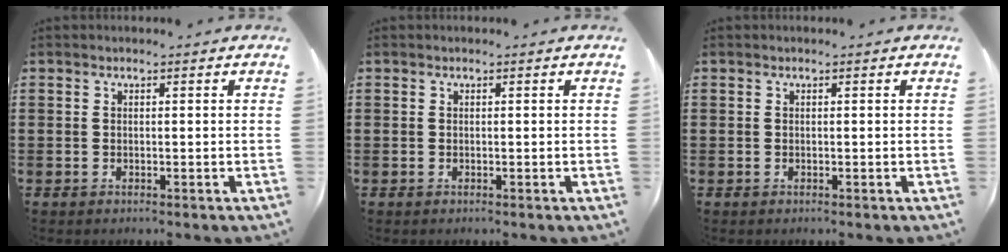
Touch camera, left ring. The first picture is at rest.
{"total": 0.0}
{"total": 0.0}